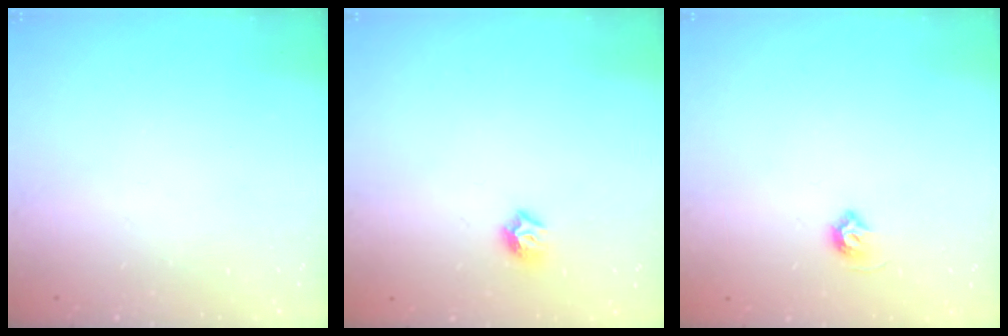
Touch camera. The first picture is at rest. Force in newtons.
{"total": 6.4, "press": 6.4, "slide": 0.8}
{"total": 5.7, "press": 5.7, "slide": 0.7}